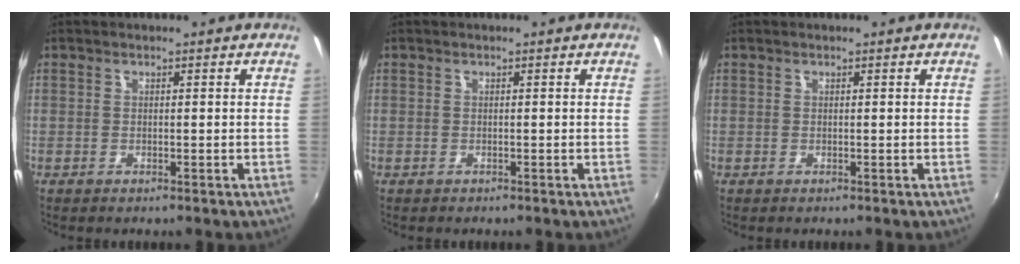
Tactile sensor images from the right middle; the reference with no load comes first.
{"total": 0.0}
{"total": 0.0}